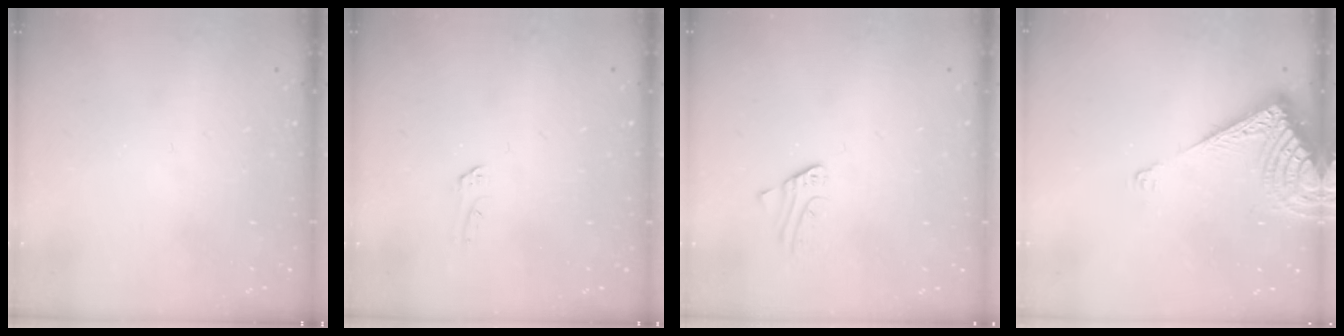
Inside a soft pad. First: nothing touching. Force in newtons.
{"total": 3.0, "press": 3.0, "slide": 0.4}
{"total": 1.5, "press": 1.5, "slide": 0.1}
{"total": 8.8, "press": 8.7, "slide": 1.6}